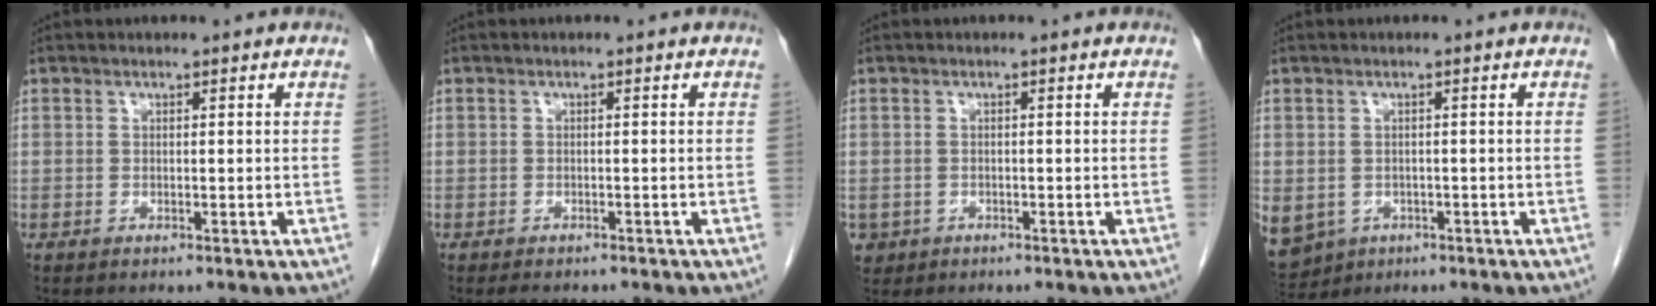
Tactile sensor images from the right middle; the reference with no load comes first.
{"total": 2.3, "force": [-1.9, 0.8, 0.9], "torque": [-0.014, -0.004, -0.021]}
{"total": 2.4, "force": [-1.2, 2.1, 0.3], "torque": [-0.006, 0.003, -0.016]}
{"total": 13.7, "force": [-5.4, 11.4, 5.4], "torque": [-0.171, -0.011, -0.067]}